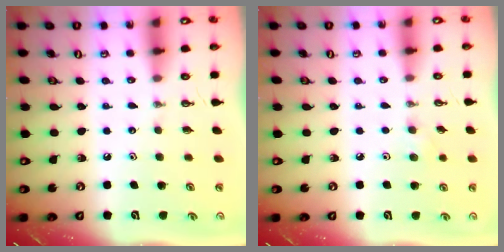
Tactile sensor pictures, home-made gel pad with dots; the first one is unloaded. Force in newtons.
{"total": 4.4, "press": 4.0, "slide": 1.9}